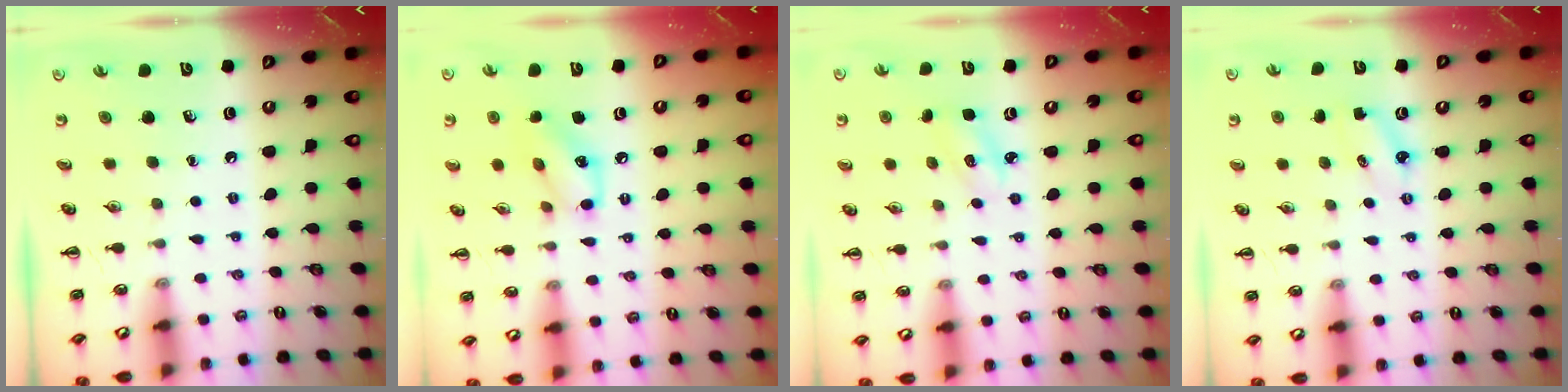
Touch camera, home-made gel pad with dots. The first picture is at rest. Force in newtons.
{"total": 9.3, "press": 9.3, "slide": 0.3}
{"total": 3.2, "press": 3.1, "slide": 0.9}
{"total": 2.9, "press": 2.8, "slide": 0.7}